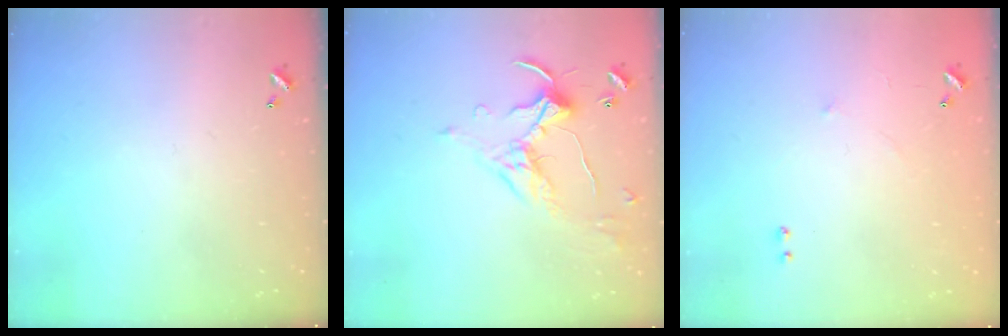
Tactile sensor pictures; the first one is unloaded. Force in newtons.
{"total": 1.7, "press": 1.5, "slide": 0.8}
{"total": 6.1, "press": 6.0, "slide": 0.8}